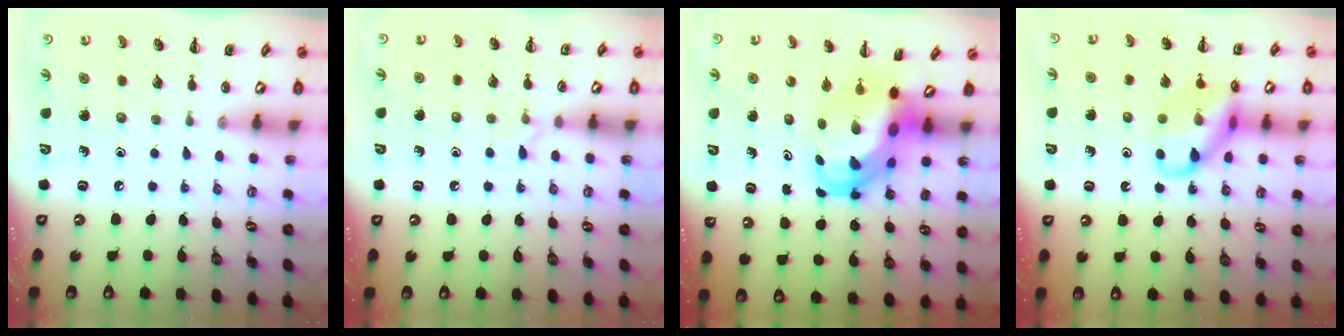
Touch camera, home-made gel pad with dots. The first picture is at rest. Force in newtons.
{"total": 5.6, "press": 5.3, "slide": 1.8}
{"total": 7.2, "press": 6.9, "slide": 1.9}
{"total": 12.7, "press": 12.6, "slide": 1.3}